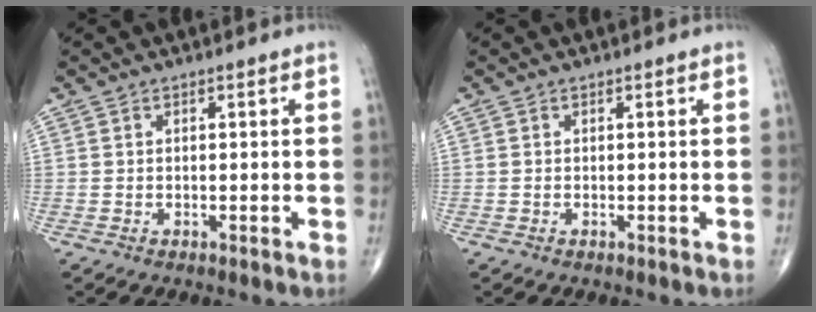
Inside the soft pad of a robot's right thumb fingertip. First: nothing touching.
{"total": 0.0}